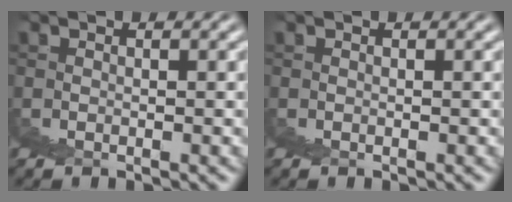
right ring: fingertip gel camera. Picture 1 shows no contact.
{"total": 0.0}